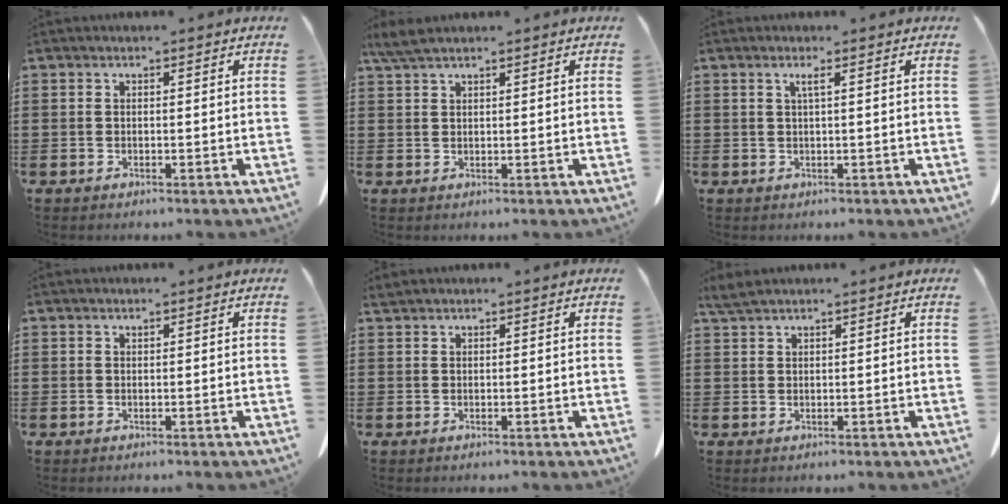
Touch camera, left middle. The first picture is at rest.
{"total": 2.7, "force": [1.9, 0.4, 1.8], "torque": [-0.039, -0.001, 0.037]}
{"total": 1.3, "force": [0.4, -0.1, 1.3], "torque": [-0.024, -0.001, 0.007]}
{"total": 0.0}
{"total": 0.6, "force": [0.6, 0.0, 0.1], "torque": [-0.005, -0.002, 0.013]}
{"total": 2.0, "force": [1.7, 0.2, 1.1], "torque": [-0.027, 0.000, 0.031]}